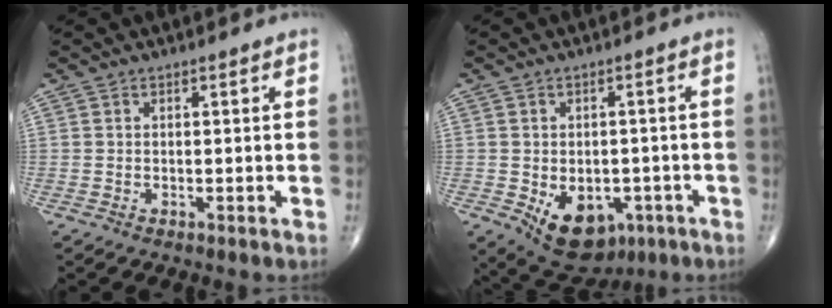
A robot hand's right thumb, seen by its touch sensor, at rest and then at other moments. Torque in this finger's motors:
{"motor_torque": [-0.11, 0.30, 0.43, 0.14, 0.18]}